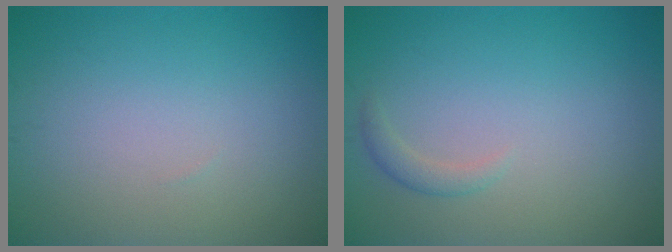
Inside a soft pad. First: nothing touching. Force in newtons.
{"total": 1.1, "press": 1.1, "slide": 0.1}